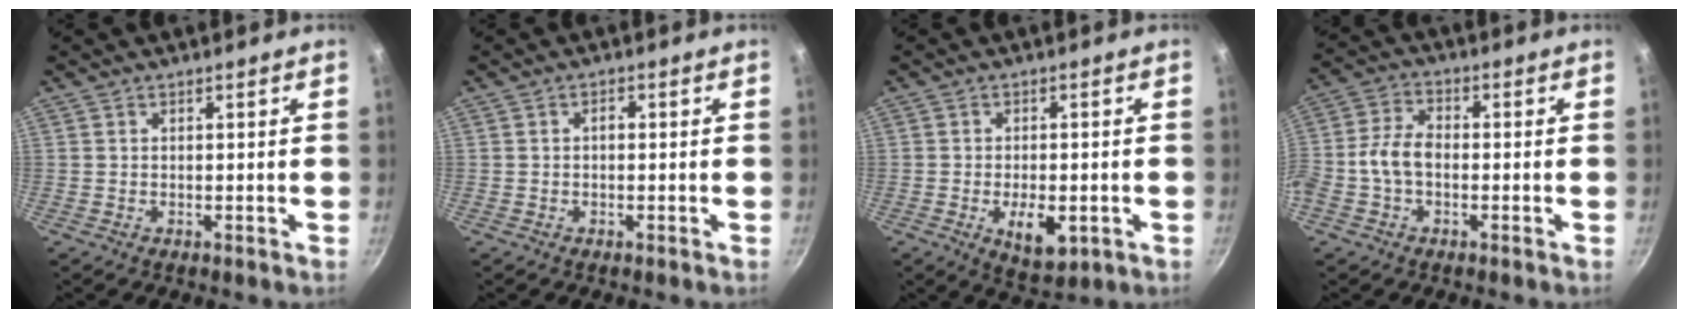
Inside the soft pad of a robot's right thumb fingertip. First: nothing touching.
{"total": 1.3, "force": [-0.1, 0.8, 1.0], "torque": [-0.015, 0.007, -0.004]}
{"total": 7.8, "force": [-2.3, 4.0, 6.3], "torque": [-0.080, -0.001, -0.025]}
{"total": 7.3, "force": [-1.5, 4.6, 5.4], "torque": [-0.105, 0.033, -0.040]}